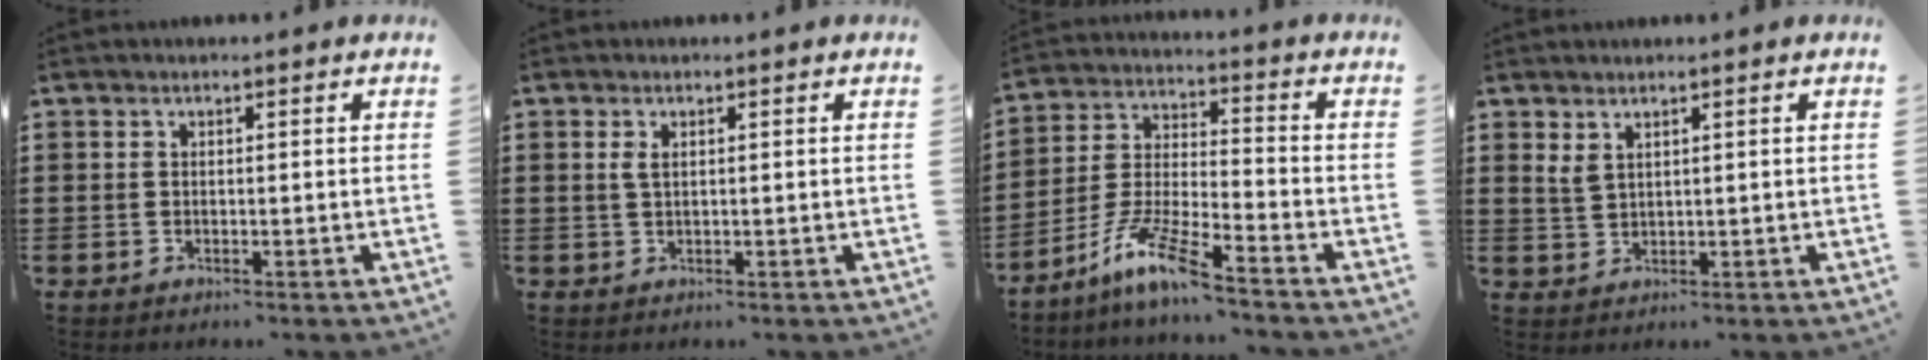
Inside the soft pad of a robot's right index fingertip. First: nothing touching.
{"total": 1.4, "force": [0.5, 0.6, 1.1], "torque": [-0.025, 0.005, 0.009]}
{"total": 9.6, "force": [-7.3, 0.7, 6.2], "torque": [-0.135, -0.003, -0.145]}
{"total": 2.1, "force": [1.5, 0.9, 1.2], "torque": [-0.027, 0.003, 0.028]}